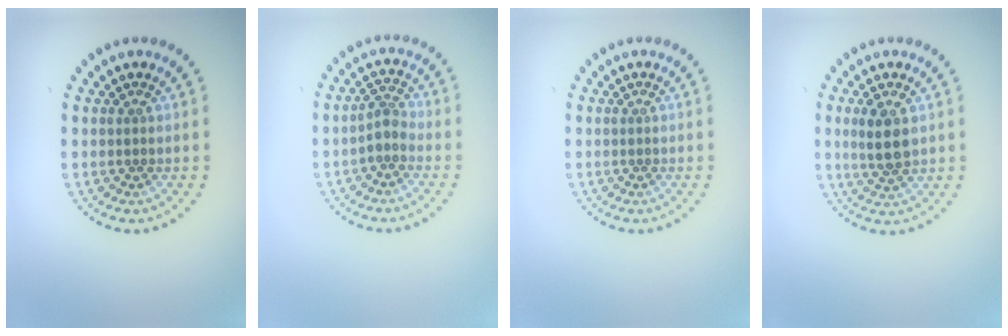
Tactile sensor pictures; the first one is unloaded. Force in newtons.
{"total": 1.9, "press": 1.5, "slide": 1.2}
{"total": 0.0}
{"total": 3.2, "press": 3.1, "slide": 0.8}